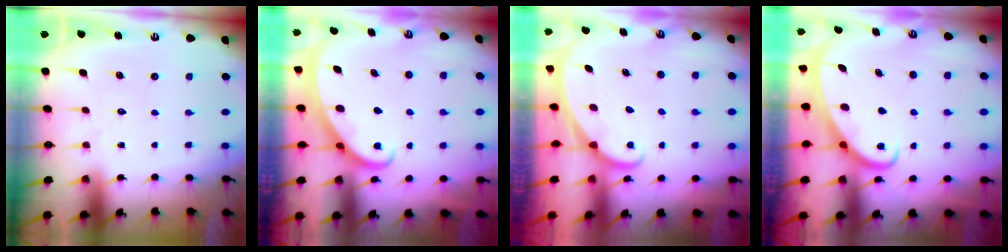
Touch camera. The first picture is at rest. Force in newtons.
{"total": 2.2, "press": 2.2, "slide": 0.2}
{"total": 1.7, "press": 1.6, "slide": 0.1}
{"total": 2.4, "press": 2.4, "slide": 0.4}